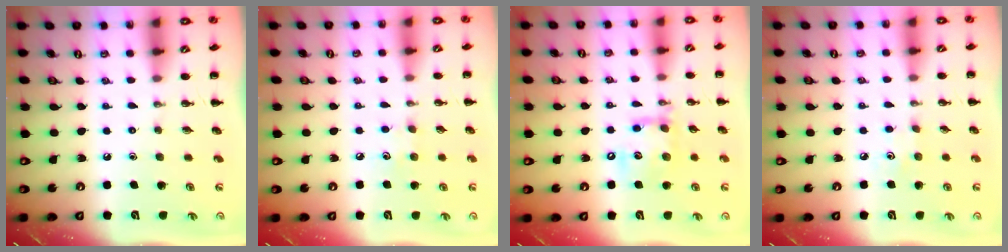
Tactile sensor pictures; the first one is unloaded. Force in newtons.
{"total": 5.8, "press": 5.6, "slide": 1.7}
{"total": 13.4, "press": 13.2, "slide": 2.5}
{"total": 3.2, "press": 3.0, "slide": 0.9}